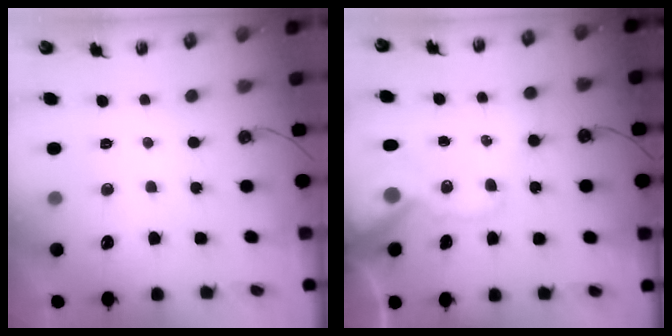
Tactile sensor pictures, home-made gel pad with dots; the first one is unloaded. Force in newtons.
{"total": 15.4, "press": 15.2, "slide": 2.2}